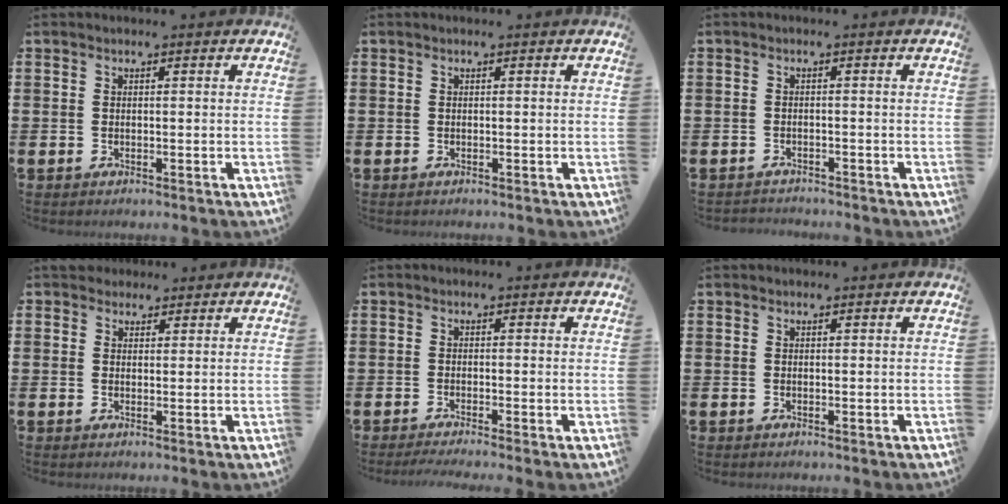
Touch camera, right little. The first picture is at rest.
{"total": 0.0}
{"total": 1.1, "force": [-1.1, 0.1, -0.2], "torque": [0.000, 0.003, -0.023]}
{"total": 2.2, "force": [1.7, 1.3, 0.0], "torque": [0.009, 0.002, 0.031]}
{"total": 0.9, "force": [-0.7, -0.1, 0.6], "torque": [-0.009, -0.002, -0.013]}
{"total": 0.0}